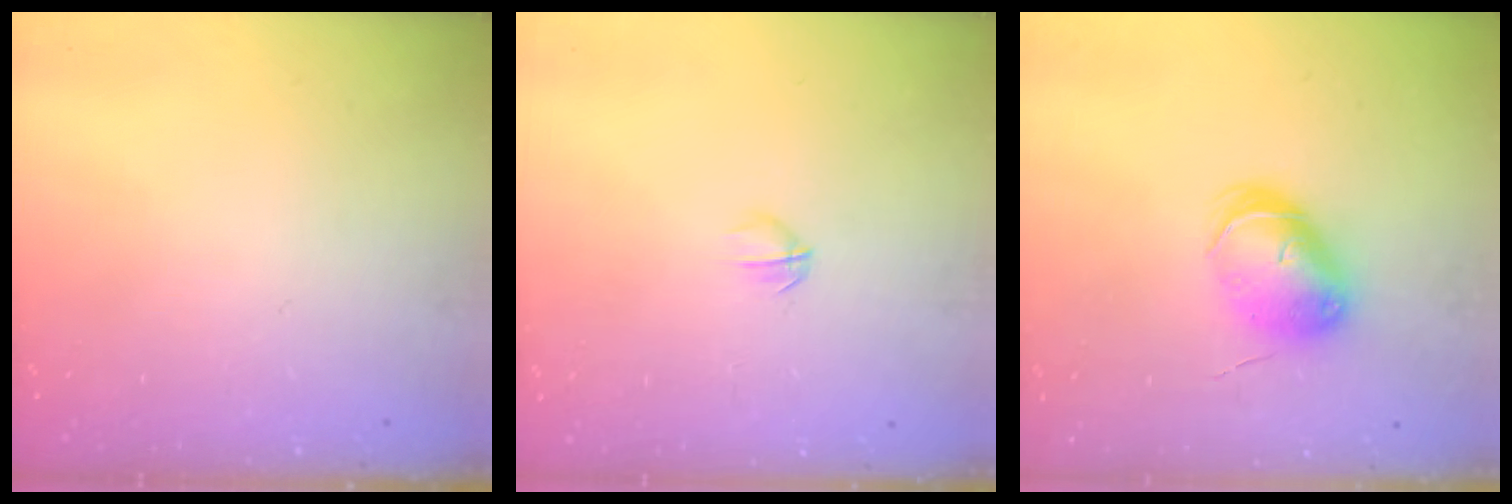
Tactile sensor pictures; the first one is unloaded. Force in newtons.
{"total": 2.8, "press": 2.7, "slide": 0.9}
{"total": 7.6, "press": 7.5, "slide": 0.8}